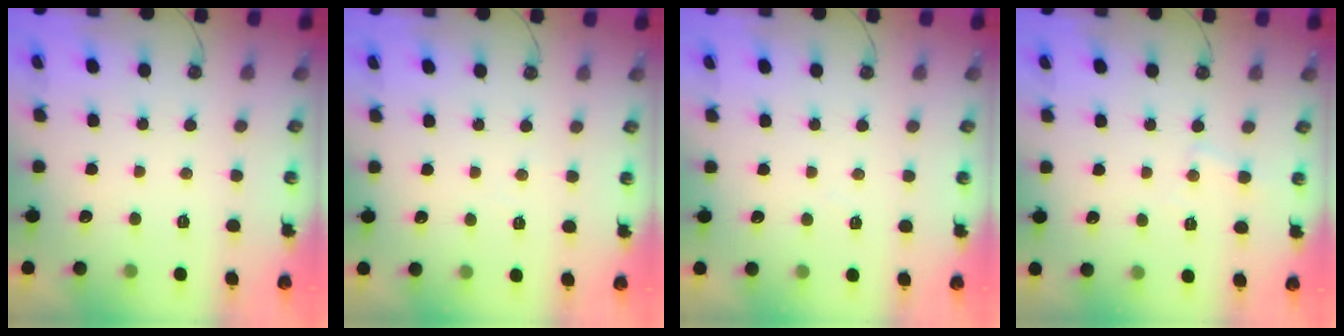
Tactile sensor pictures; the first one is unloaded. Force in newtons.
{"total": 3.1, "press": 3.0, "slide": 0.5}
{"total": 2.6, "press": 2.6, "slide": 0.4}
{"total": 4.4, "press": 4.3, "slide": 0.6}